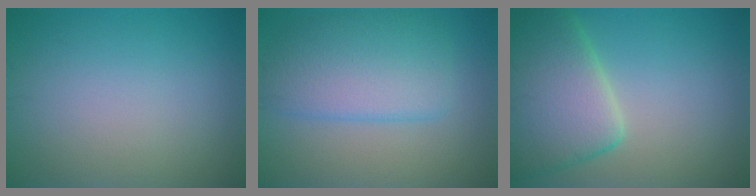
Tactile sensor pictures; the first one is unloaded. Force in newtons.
{"total": 6.0, "press": 5.9, "slide": 0.4}
{"total": 8.5, "press": 8.5, "slide": 0.4}